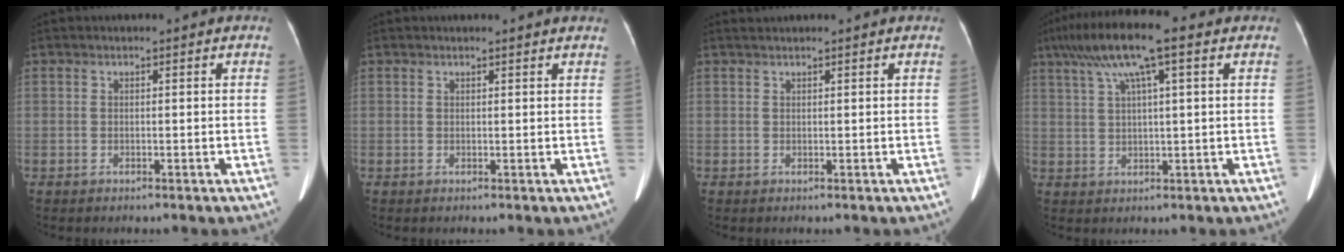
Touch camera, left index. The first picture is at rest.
{"total": 2.4, "force": [2.2, -0.2, 0.7], "torque": [-0.016, 0.005, 0.017]}
{"total": 1.2, "force": [1.1, 0.0, 0.3], "torque": [-0.007, 0.027, 0.025]}
{"total": 9.7, "force": [5.0, 0.8, 8.3], "torque": [-0.158, 0.034, 0.083]}